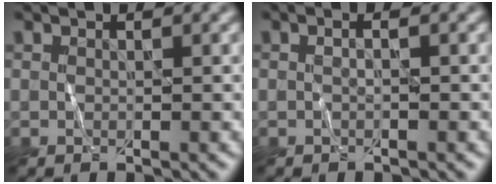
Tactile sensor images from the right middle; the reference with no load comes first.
{"total": 0.7, "force": [0.0, 0.1, 0.7], "torque": [-0.014, -0.001, -0.005]}